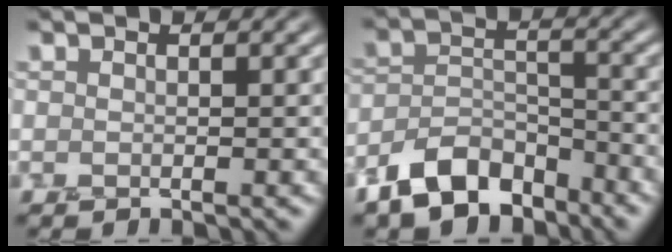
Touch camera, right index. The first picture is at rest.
{"total": 6.2, "force": [-4.8, 3.1, 2.6], "torque": [-0.042, -0.001, -0.095]}